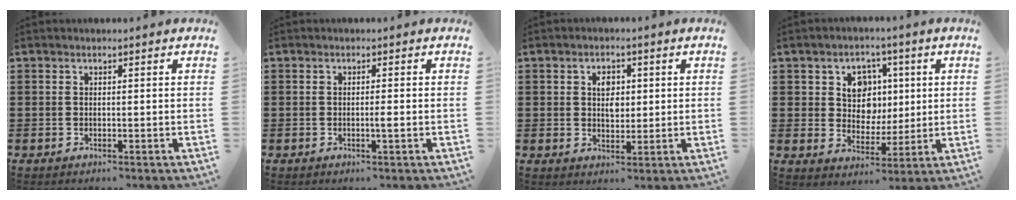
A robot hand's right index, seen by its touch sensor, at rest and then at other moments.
{"total": 1.3, "force": [-0.4, -0.1, 1.3], "torque": [-0.022, -0.004, -0.007]}
{"total": 3.4, "force": [0.7, 2.2, 2.6], "torque": [-0.040, 0.004, 0.007]}
{"total": 6.8, "force": [1.7, 6.0, 2.7], "torque": [-0.064, 0.015, 0.026]}